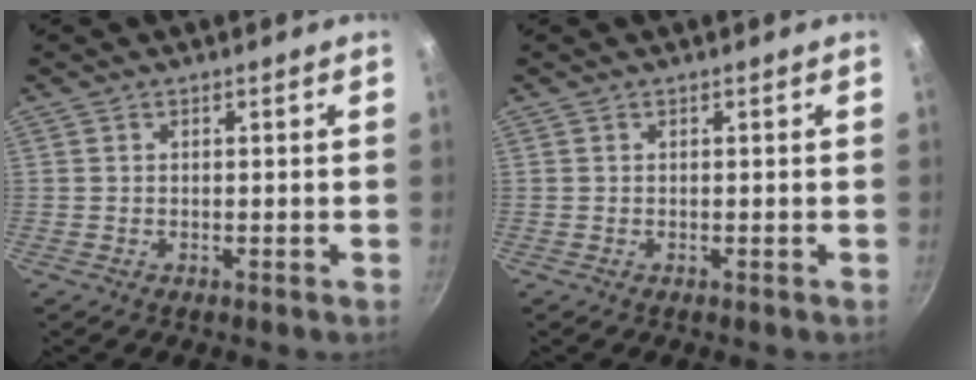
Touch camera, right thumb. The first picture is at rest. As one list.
[{"total": 0.0}]